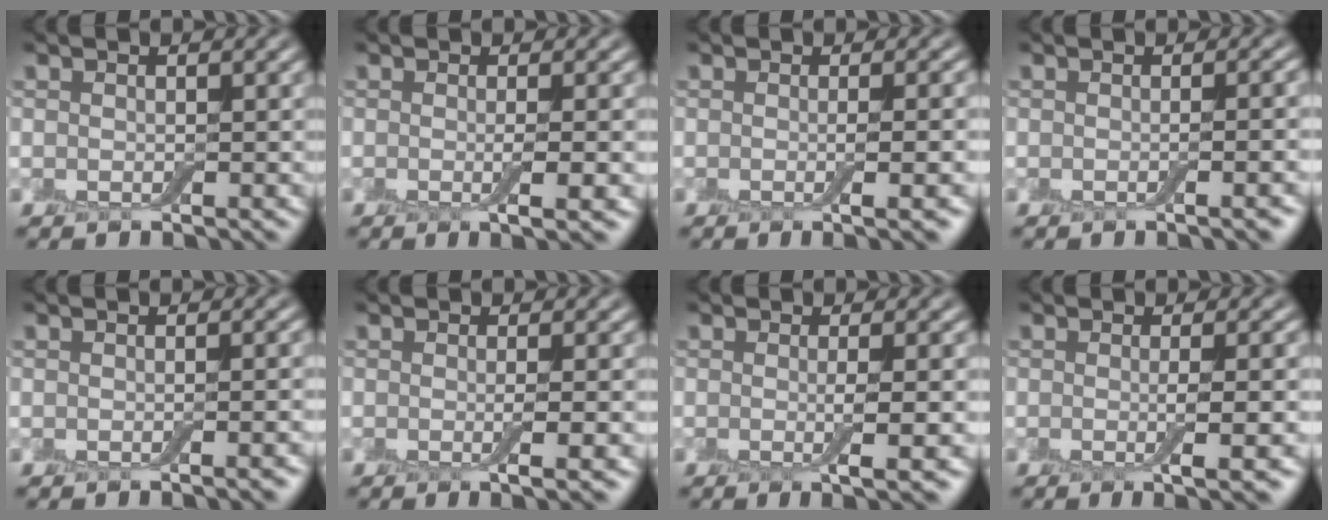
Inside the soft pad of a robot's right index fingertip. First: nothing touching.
{"total": 3.1, "force": [-0.3, 0.7, 3.0], "torque": [-0.038, -0.004, -0.005]}
{"total": 4.2, "force": [-0.5, 1.3, 3.9], "torque": [-0.034, 0.000, -0.008]}
{"total": 3.8, "force": [-0.5, 1.6, 3.4], "torque": [-0.008, 0.009, -0.007]}
{"total": 2.1, "force": [-0.4, 0.7, 1.9], "torque": [-0.008, 0.003, -0.002]}
{"total": 2.8, "force": [-0.3, 0.7, 2.7], "torque": [-0.032, -0.004, -0.006]}
{"total": 3.9, "force": [-0.3, 0.9, 3.7], "torque": [-0.050, -0.004, -0.006]}
{"total": 4.4, "force": [-0.5, 1.1, 4.3], "torque": [-0.054, -0.004, -0.007]}